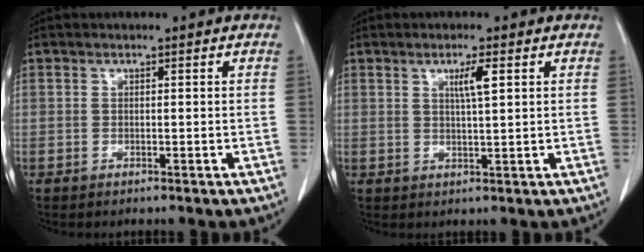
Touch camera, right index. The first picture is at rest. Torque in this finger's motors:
{"motor_torque": [0.08, -0.01, 0.07, 0.03]}